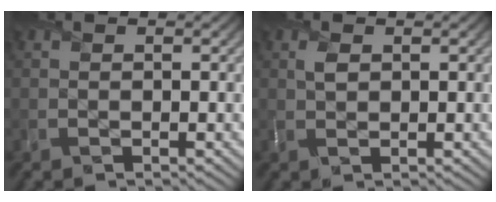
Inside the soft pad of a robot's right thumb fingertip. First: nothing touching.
{"total": 1.5, "force": [0.5, 1.0, 1.0], "torque": [-0.024, -0.002, 0.010]}